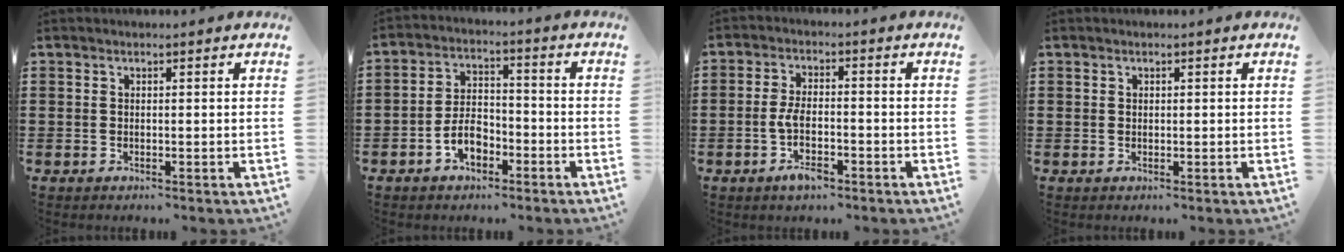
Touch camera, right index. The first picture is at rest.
{"total": 5.7, "force": [-2.8, 3.3, 3.7], "torque": [-0.083, 0.004, -0.056]}
{"total": 5.0, "force": [-1.9, 2.2, 4.1], "torque": [-0.092, 0.001, -0.041]}
{"total": 0.6, "force": [0.3, 0.5, 0.0], "torque": [-0.002, 0.004, 0.006]}